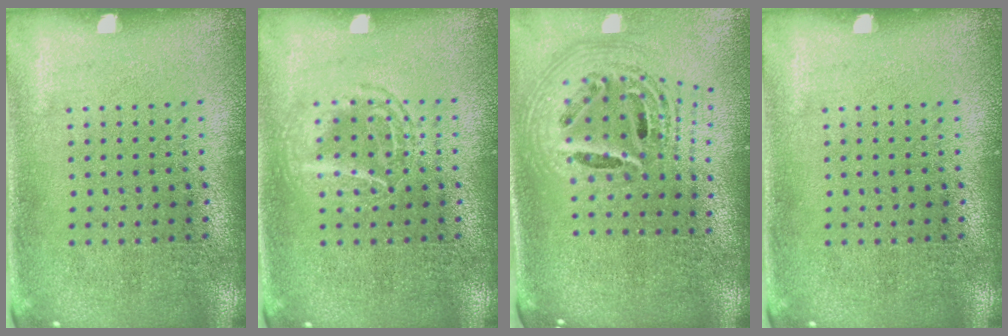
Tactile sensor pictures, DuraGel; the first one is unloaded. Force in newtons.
{"total": 2.1, "press": 2.1, "slide": 0.3}
{"total": 2.5, "press": 1.8, "slide": 1.7}
{"total": 0.0}